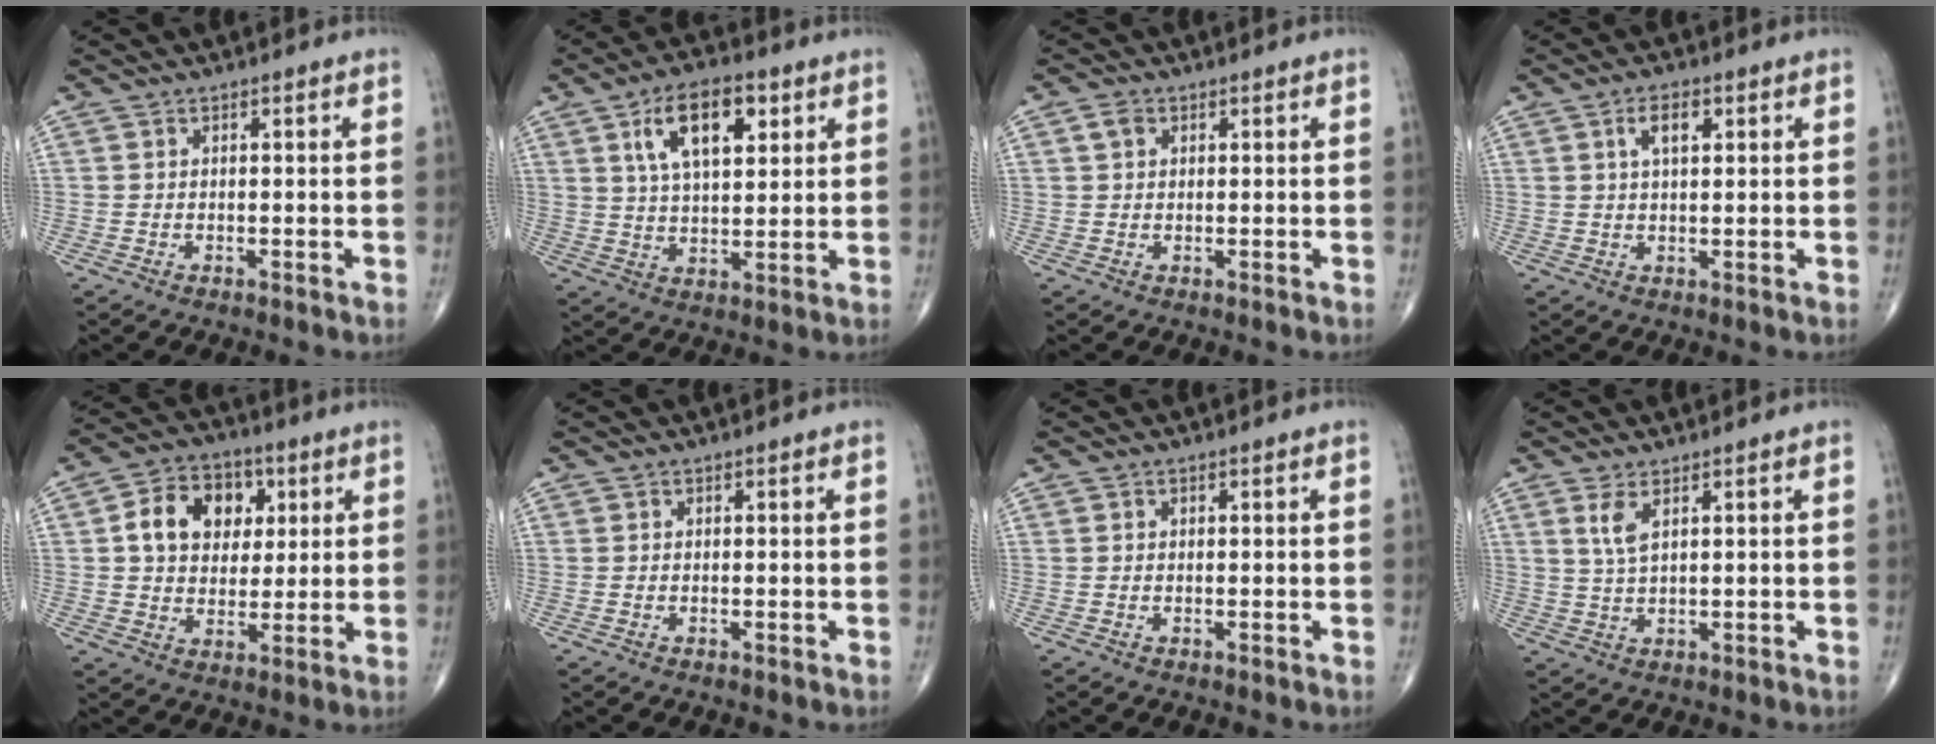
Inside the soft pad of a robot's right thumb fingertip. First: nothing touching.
{"total": 12.2, "force": [5.0, 5.9, 9.4], "torque": [-0.143, -0.010, 0.089]}
{"total": 2.1, "force": [0.8, 1.6, 1.1], "torque": [-0.019, 0.004, 0.014]}
{"total": 4.5, "force": [1.7, 2.1, 3.6], "torque": [-0.058, 0.001, 0.030]}
{"total": 12.5, "force": [3.1, 9.5, 7.6], "torque": [-0.089, 0.004, 0.047]}
{"total": 0.0}
{"total": 0.0}
{"total": 3.6, "force": [1.8, 1.2, 2.9], "torque": [-0.065, -0.007, 0.043]}